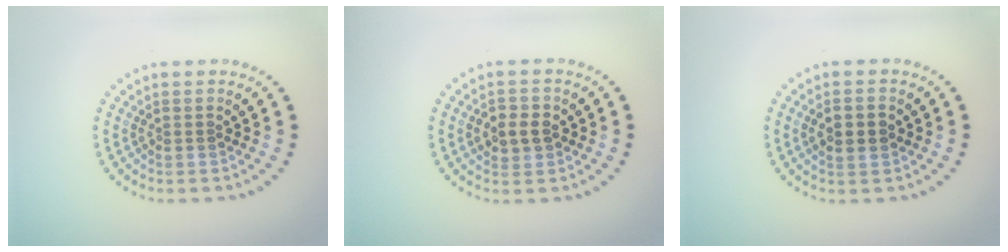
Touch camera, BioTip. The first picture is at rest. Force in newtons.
{"total": 2.6, "press": 2.5, "slide": 0.4}
{"total": 2.4, "press": 2.4, "slide": 0.0}